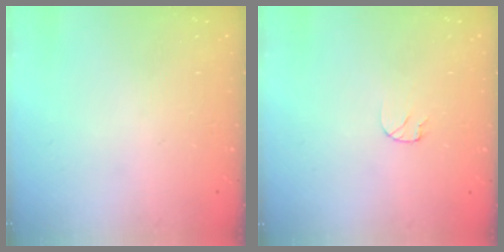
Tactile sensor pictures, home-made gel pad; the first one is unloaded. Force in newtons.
{"total": 4.8, "press": 4.8, "slide": 0.3}